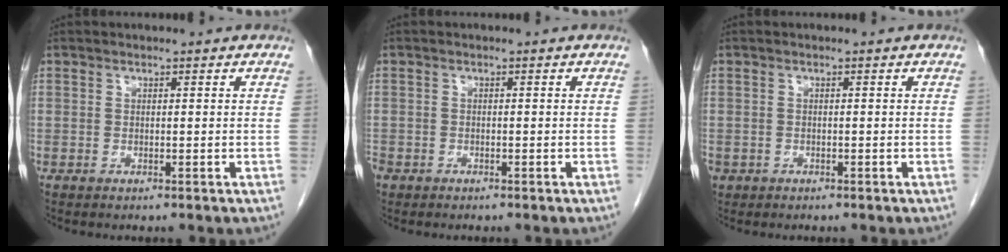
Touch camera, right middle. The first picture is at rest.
{"total": 2.6, "force": [-1.7, 1.7, 0.8], "torque": [-0.025, -0.002, -0.032]}
{"total": 1.4, "force": [-0.8, 1.2, 0.4], "torque": [-0.013, 0.001, -0.009]}